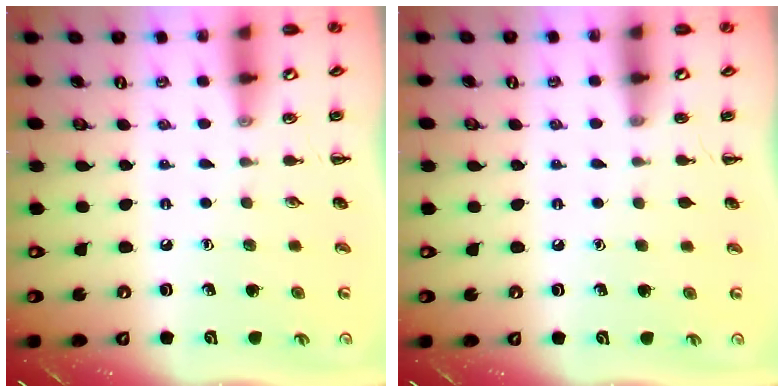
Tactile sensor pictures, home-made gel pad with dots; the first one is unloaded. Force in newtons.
{"total": 0.0}